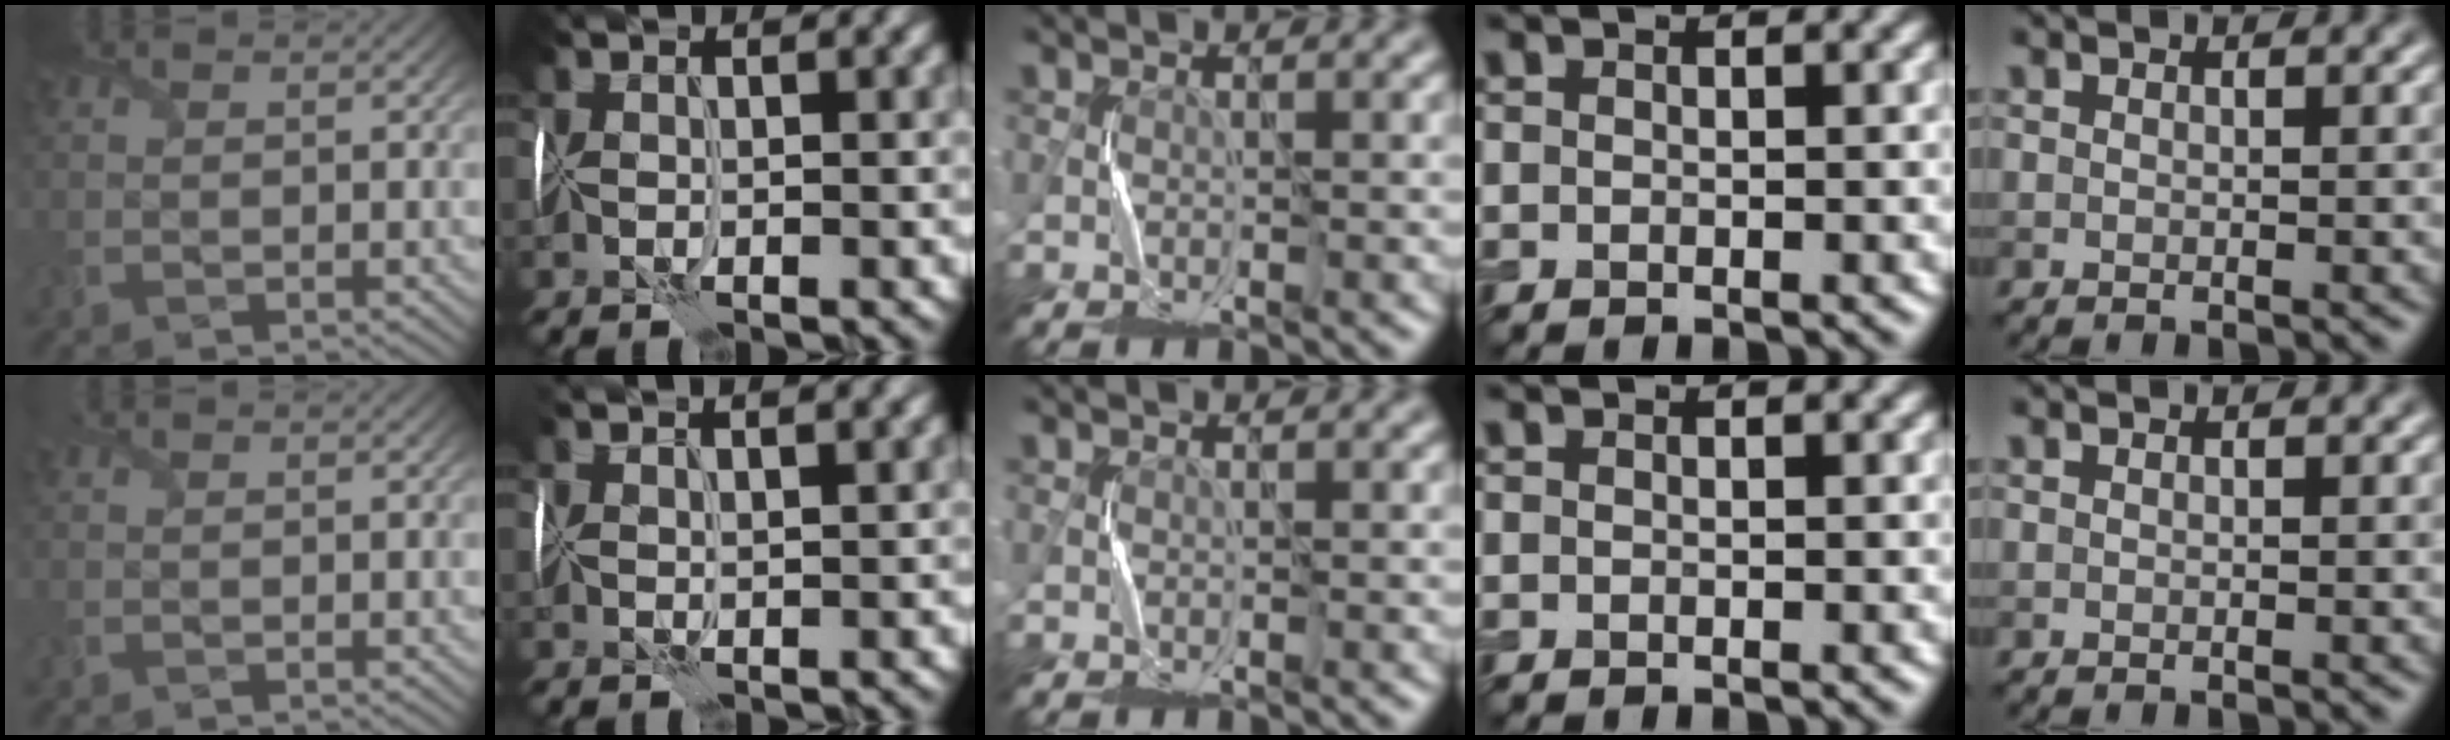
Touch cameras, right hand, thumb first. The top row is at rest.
{"index": {"total": 4.2, "force": [3.1, 1.4, 2.6], "torque": [-0.023, 0.028, 0.035]}}